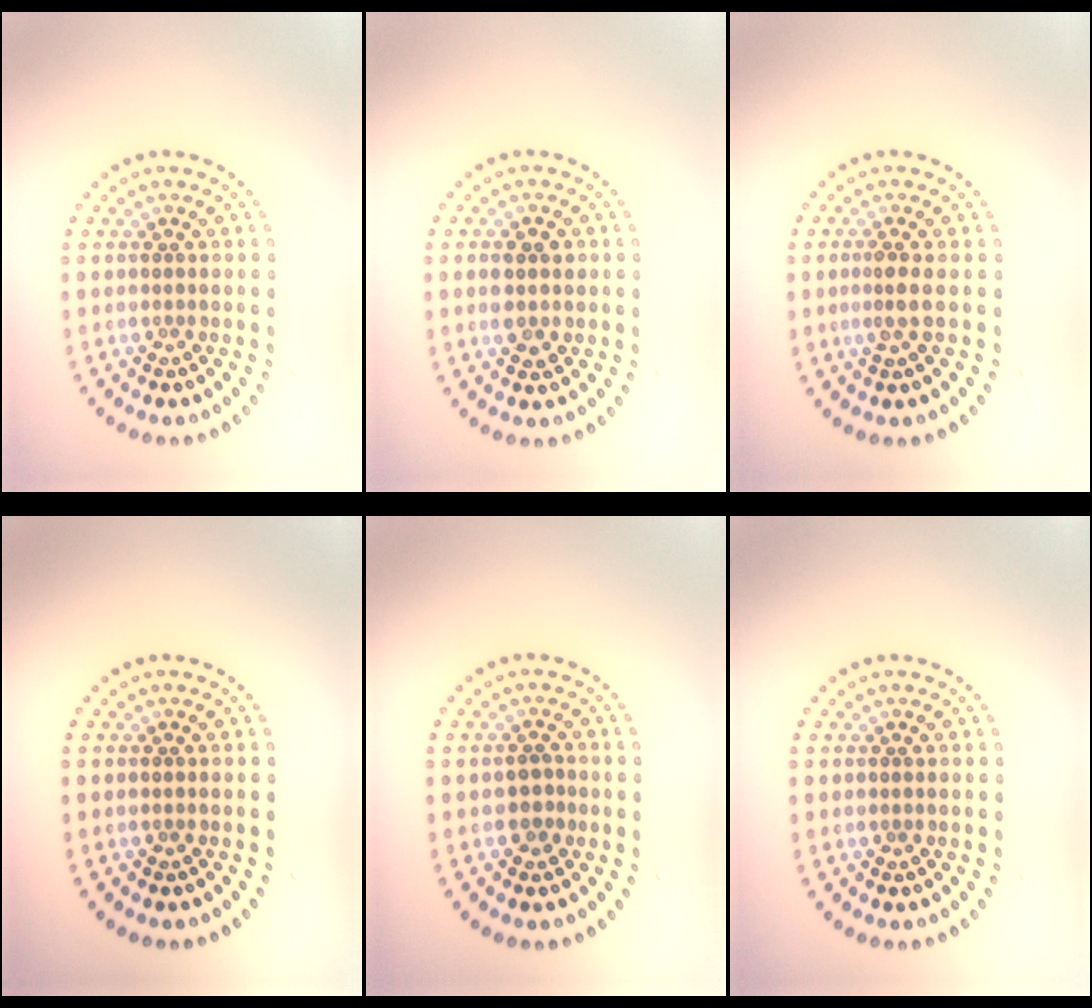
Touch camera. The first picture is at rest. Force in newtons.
{"total": 2.3, "press": 2.3, "slide": 0.1}
{"total": 1.8, "press": 1.4, "slide": 1.1}
{"total": 0.0}
{"total": 0.8, "press": 0.6, "slide": 0.6}
{"total": 0.0}